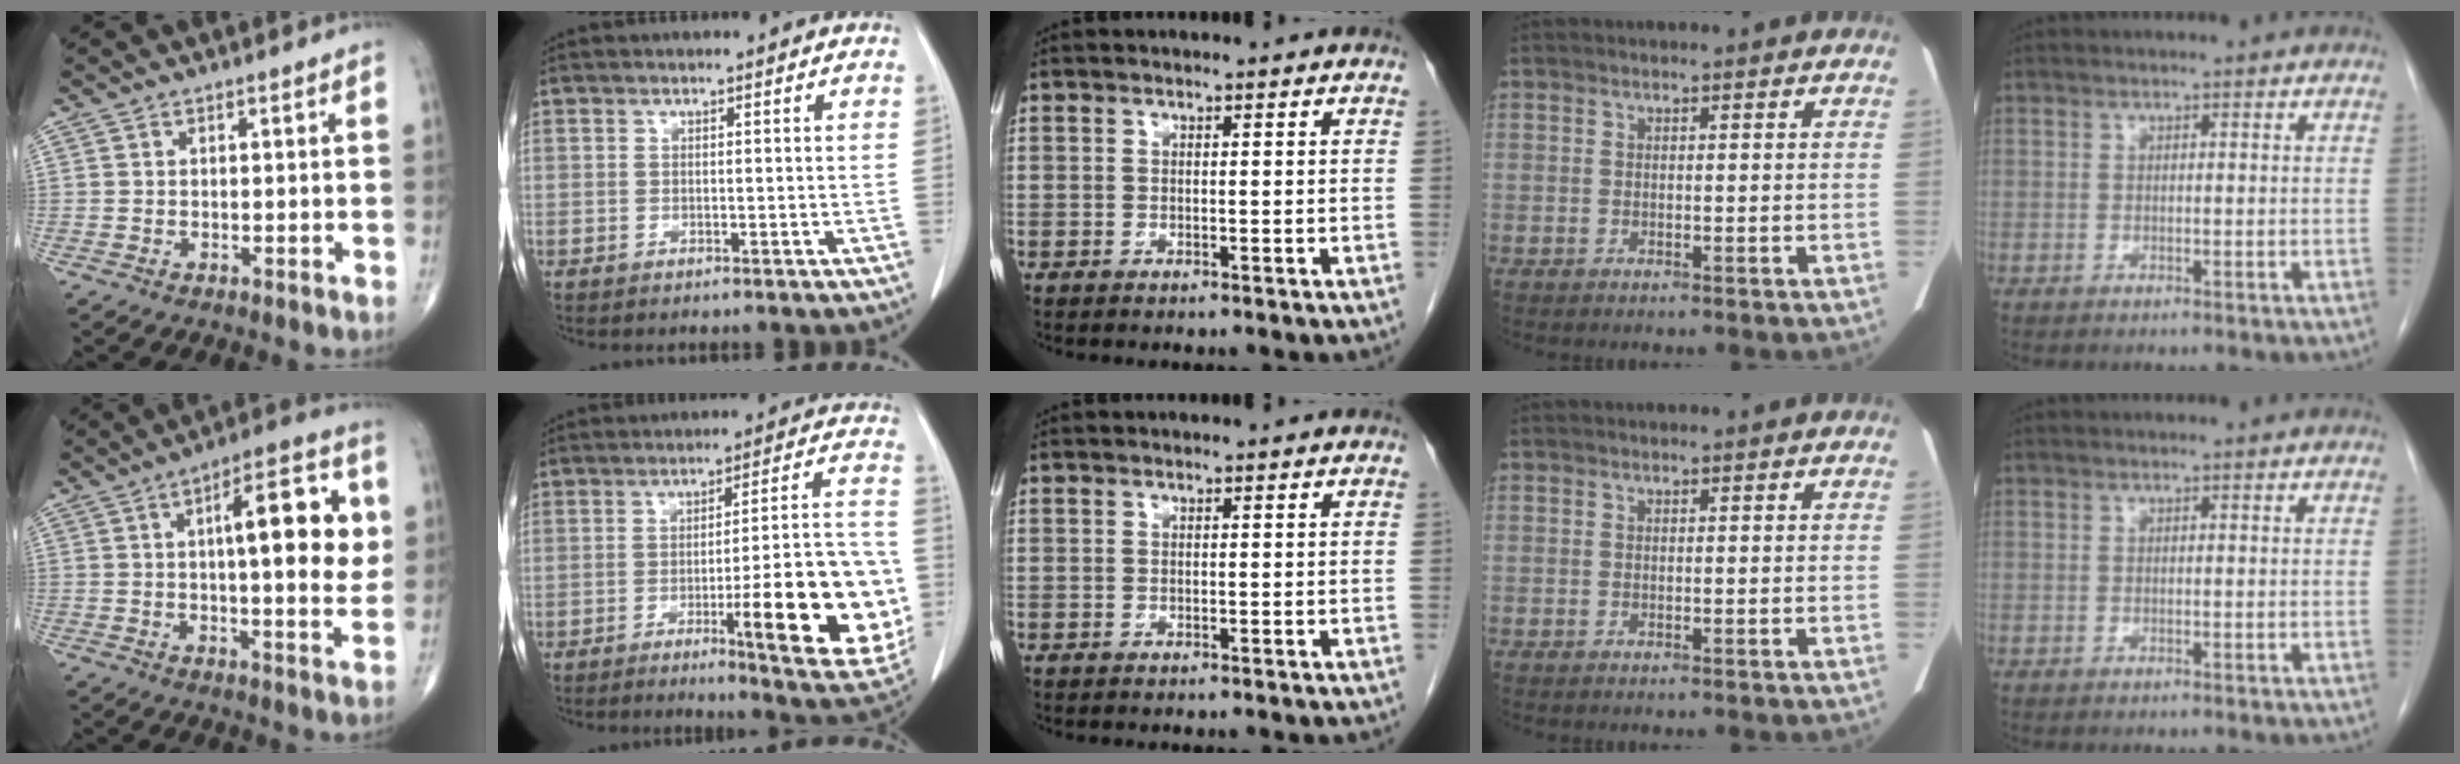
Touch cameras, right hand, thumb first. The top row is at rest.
{"thumb": {"total": 17.7, "force": [3.1, 5.6, 16.6], "torque": [-0.205, 0.007, 0.038]}, "index": {"total": 19.4, "force": [-4.9, 2.6, 18.5], "torque": [-0.193, 0.009, -0.056]}}